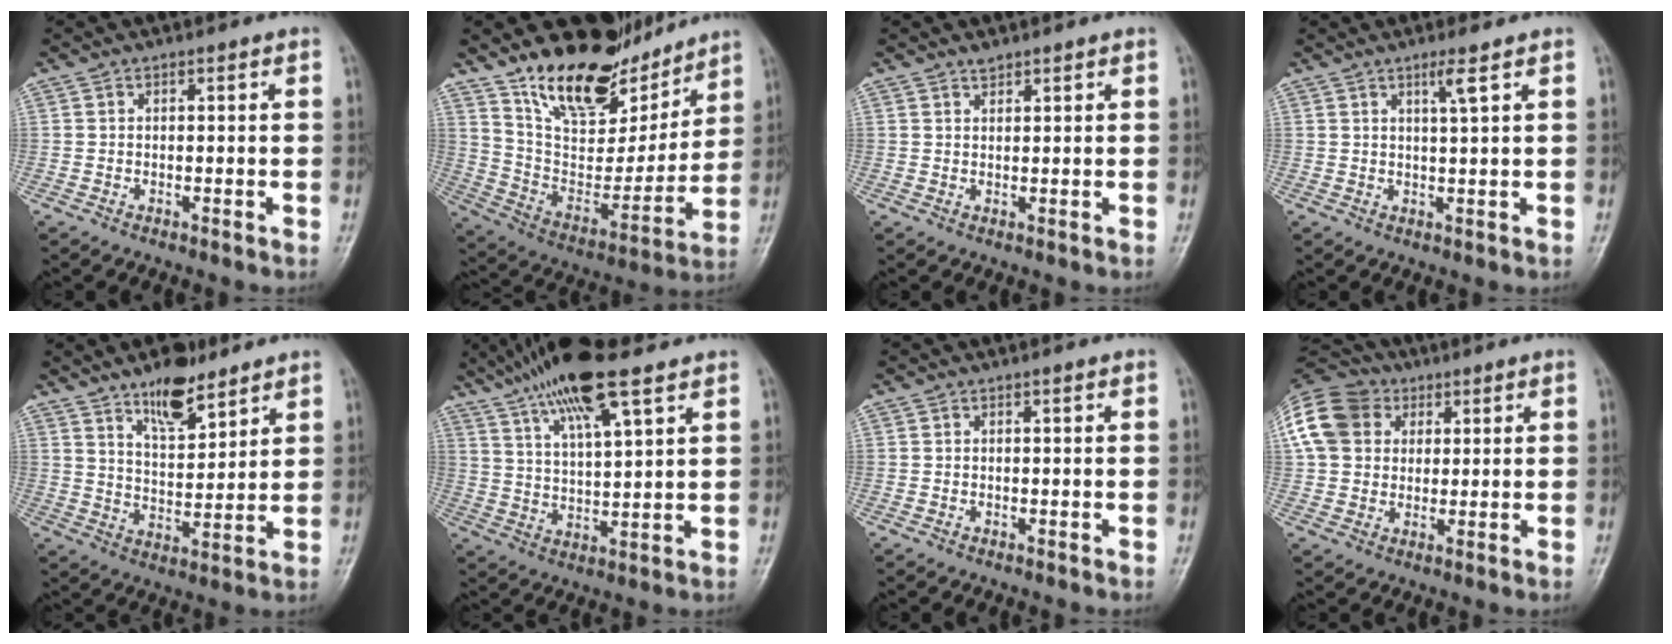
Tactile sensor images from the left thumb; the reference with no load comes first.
{"total": 20.1, "force": [15.8, 8.4, 9.0], "torque": [-0.090, -0.095, 0.277]}
{"total": 1.4, "force": [1.2, 0.5, 0.3], "torque": [0.000, -0.010, 0.021]}
{"total": 2.7, "force": [1.6, -0.3, 2.2], "torque": [-0.044, -0.012, 0.033]}
{"total": 10.1, "force": [7.1, 3.7, 6.1], "torque": [-0.077, -0.051, 0.122]}
{"total": 14.9, "force": [9.8, 3.2, 10.7], "torque": [-0.193, -0.024, 0.182]}
{"total": 0.0}
{"total": 18.3, "force": [5.8, 14.6, 9.4], "torque": [-0.218, 0.042, 0.103]}